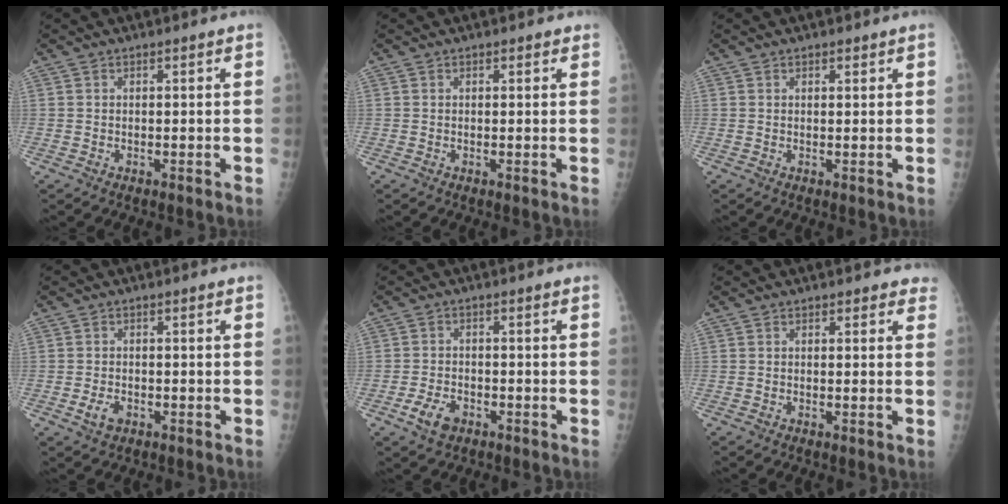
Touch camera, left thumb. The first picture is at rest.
{"total": 1.0, "force": [0.6, 0.7, 0.4], "torque": [0.004, -0.002, 0.003]}
{"total": 1.2, "force": [0.8, 0.7, 0.6], "torque": [-0.001, -0.004, 0.008]}
{"total": 3.0, "force": [-1.2, 1.9, 1.9], "torque": [-0.030, 0.001, -0.021]}
{"total": 4.7, "force": [-2.5, 2.9, 2.7], "torque": [-0.048, 0.010, -0.045]}
{"total": 2.2, "force": [1.5, 1.4, 0.7], "torque": [0.019, -0.004, 0.007]}